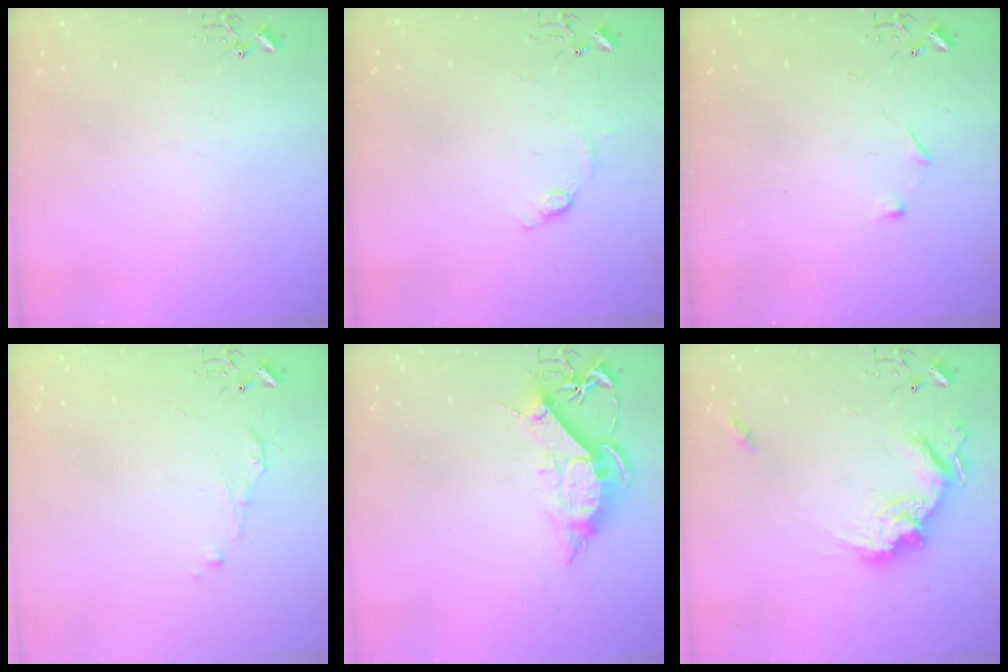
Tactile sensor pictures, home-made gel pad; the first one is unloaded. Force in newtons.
{"total": 7.3, "press": 7.3, "slide": 0.7}
{"total": 4.3, "press": 4.3, "slide": 0.6}
{"total": 5.0, "press": 5.0, "slide": 0.6}
{"total": 11.4, "press": 11.3, "slide": 1.1}
{"total": 17.8, "press": 17.7, "slide": 2.1}